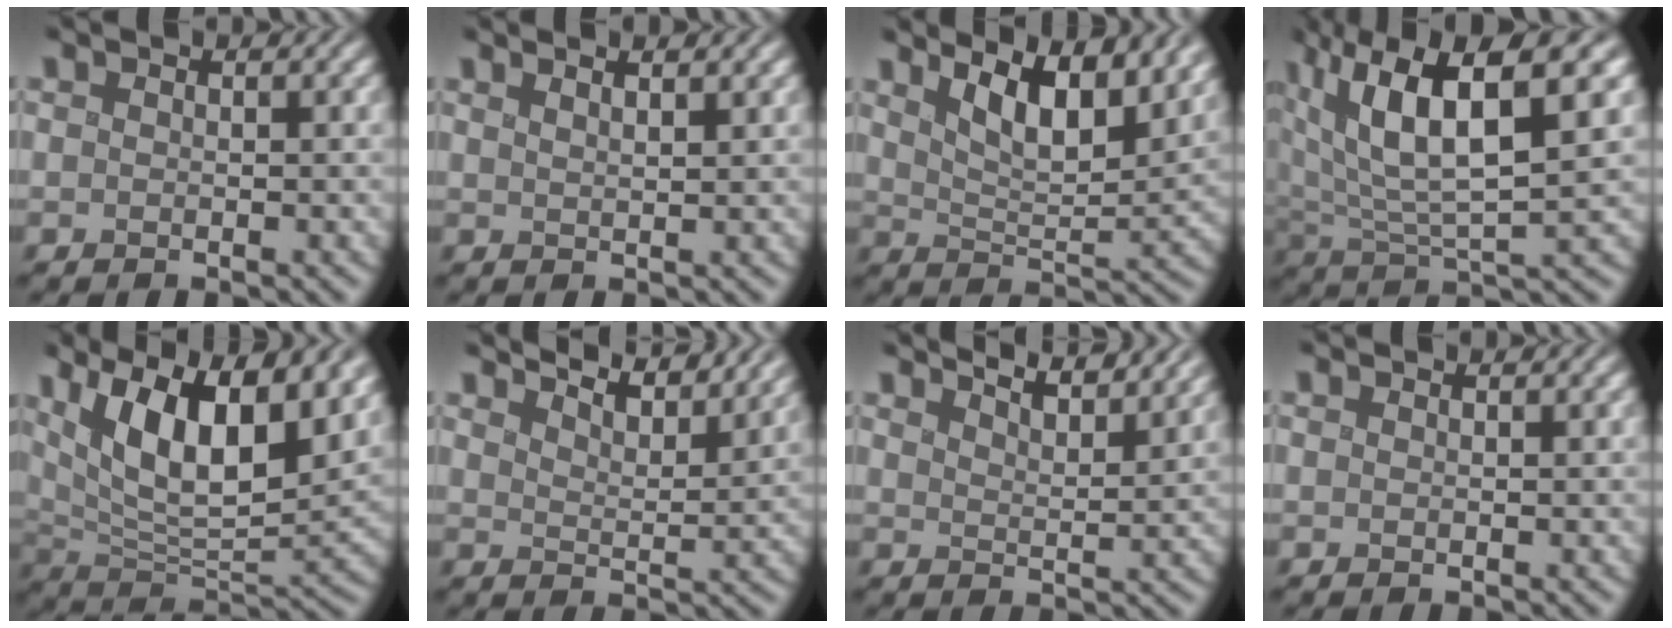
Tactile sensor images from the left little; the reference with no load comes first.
{"total": 2.0, "force": [1.4, 0.5, 1.3], "torque": [0.002, 0.007, 0.005]}
{"total": 6.5, "force": [3.9, 2.2, 4.7], "torque": [-0.080, -0.003, 0.060]}
{"total": 9.5, "force": [4.1, 3.1, 8.0], "torque": [-0.151, 0.011, 0.068]}
{"total": 12.7, "force": [5.7, 4.9, 10.3], "torque": [-0.152, 0.008, 0.089]}
{"total": 6.8, "force": [6.3, 1.1, 2.4], "torque": [-0.021, 0.002, 0.063]}
{"total": 6.0, "force": [5.4, 1.0, 2.4], "torque": [-0.011, 0.010, 0.048]}
{"total": 0.0}